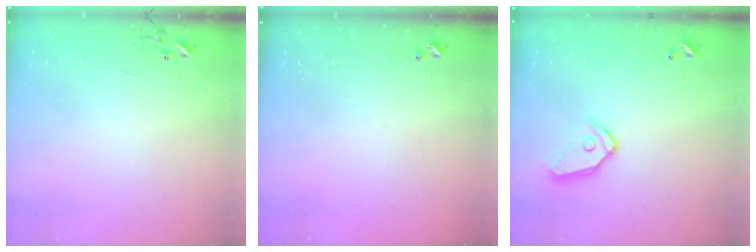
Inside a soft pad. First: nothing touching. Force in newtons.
{"total": 0.0}
{"total": 11.6, "press": 11.5, "slide": 1.2}